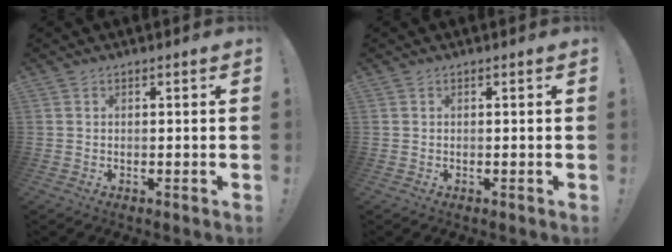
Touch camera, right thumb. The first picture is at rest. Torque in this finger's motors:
{"motor_torque": [-0.01, 0.00, 0.00, 0.00, 0.00]}